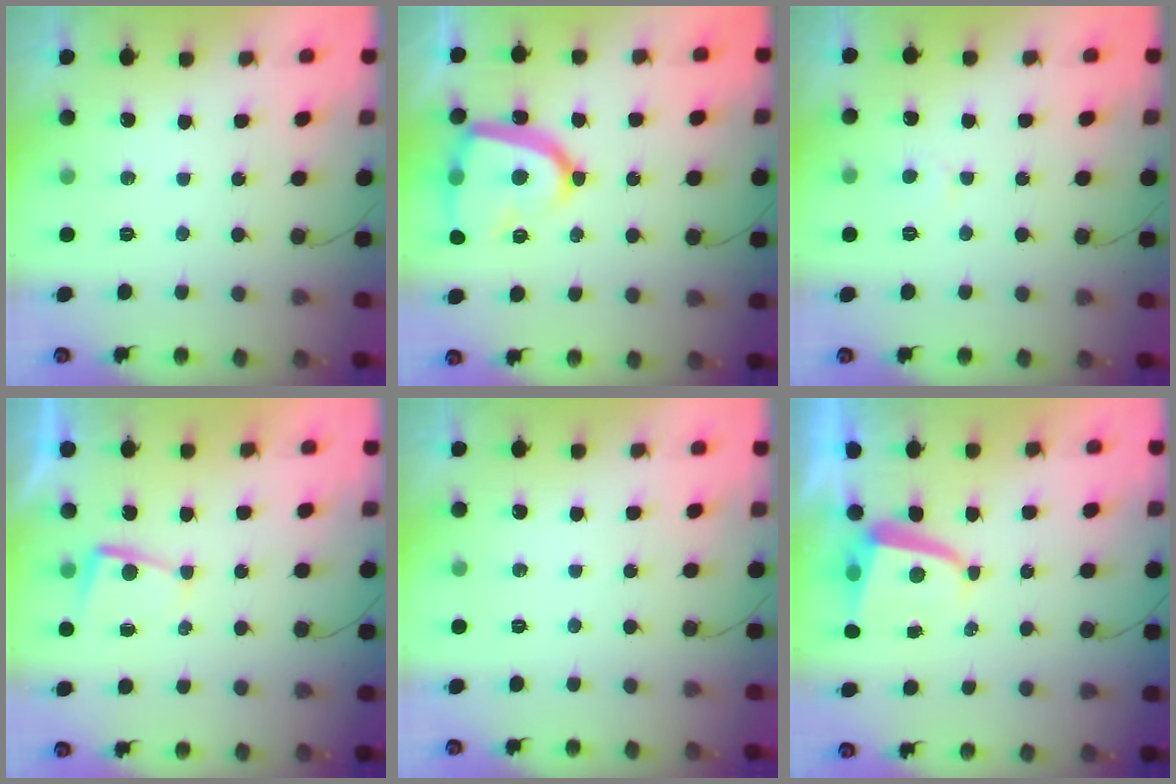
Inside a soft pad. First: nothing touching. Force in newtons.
{"total": 17.4, "press": 17.3, "slide": 1.7}
{"total": 2.0, "press": 2.0, "slide": 0.2}
{"total": 2.4, "press": 2.3, "slide": 0.4}
{"total": 0.0}
{"total": 4.2, "press": 4.2, "slide": 0.5}